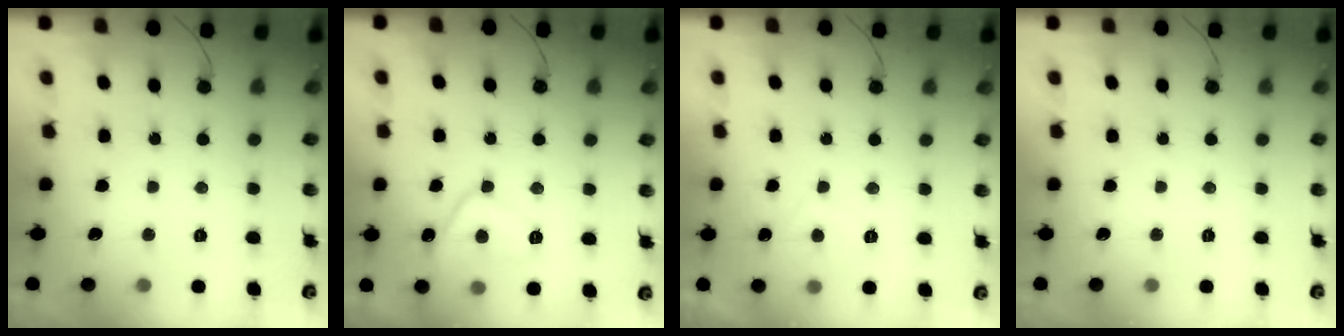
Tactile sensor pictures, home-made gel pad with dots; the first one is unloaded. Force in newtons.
{"total": 9.1, "press": 9.0, "slide": 0.6}
{"total": 1.2, "press": 1.0, "slide": 0.7}
{"total": 0.0}